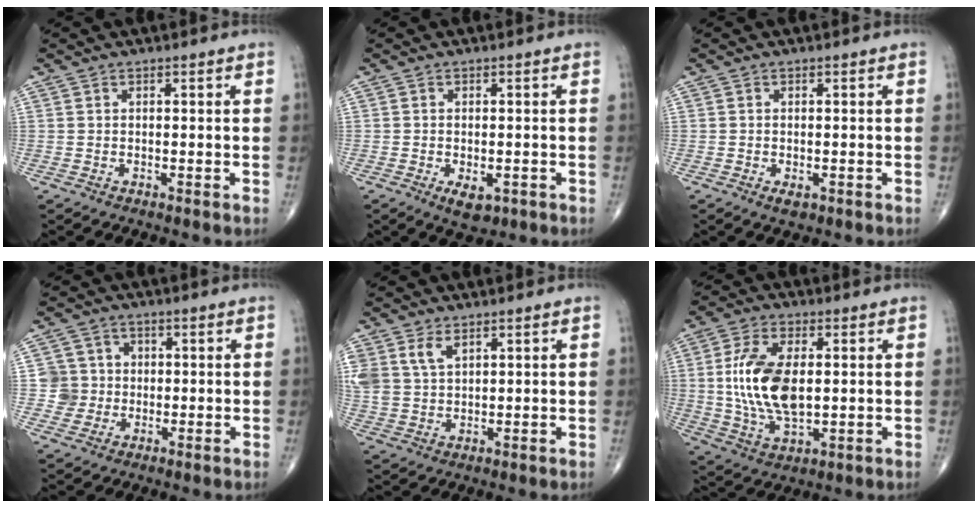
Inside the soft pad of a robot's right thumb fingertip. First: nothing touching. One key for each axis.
{"total": 4.0, "fx": -1.5, "fy": 2.1, "fz": 3.0, "tx": -0.043, "ty": -0.001, "tz": -0.016}
{"total": 1.7, "fx": -0.7, "fy": 0.9, "fz": 1.2, "tx": -0.017, "ty": -0.001, "tz": -0.007}
{"total": 5.3, "fx": -0.1, "fy": 5.3, "fz": 0.2, "tx": 0.033, "ty": 0.012, "tz": -0.007}
{"total": 8.2, "fx": 3.8, "fy": 5.3, "fz": 4.9, "tx": -0.109, "ty": -0.003, "tz": 0.086}
{"total": 14.3, "fx": 1.1, "fy": 7.4, "fz": 12.2, "tx": -0.237, "ty": -0.006, "tz": 0.026}